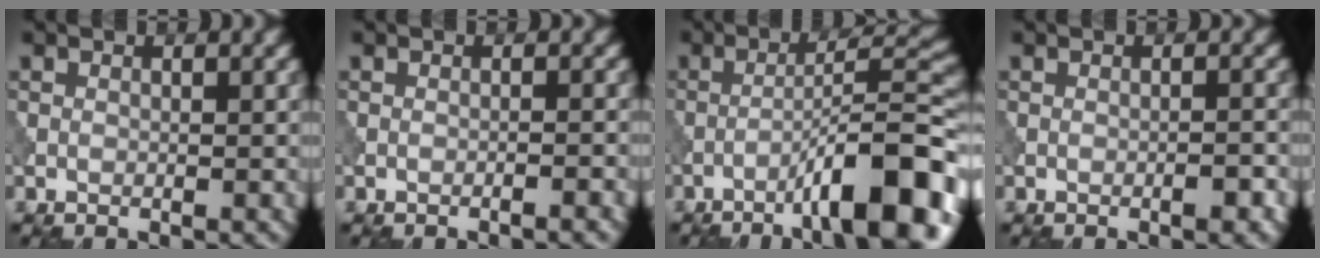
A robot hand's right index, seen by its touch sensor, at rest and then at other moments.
{"total": 1.1, "force": [-0.7, 0.1, 0.9], "torque": [-0.012, 0.005, -0.020]}
{"total": 10.7, "force": [-5.6, 1.8, 8.9], "torque": [-0.127, 0.022, -0.085]}
{"total": 1.3, "force": [-0.7, 0.2, 1.1], "torque": [-0.015, 0.003, -0.012]}